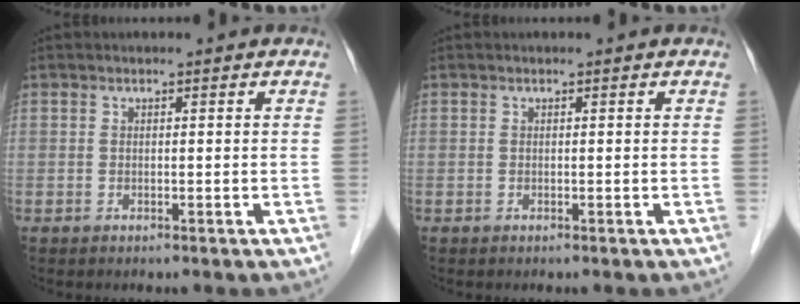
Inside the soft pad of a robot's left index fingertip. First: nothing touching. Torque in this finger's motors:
{"motor_torque": [0.00, 0.01, 0.00, 0.00]}